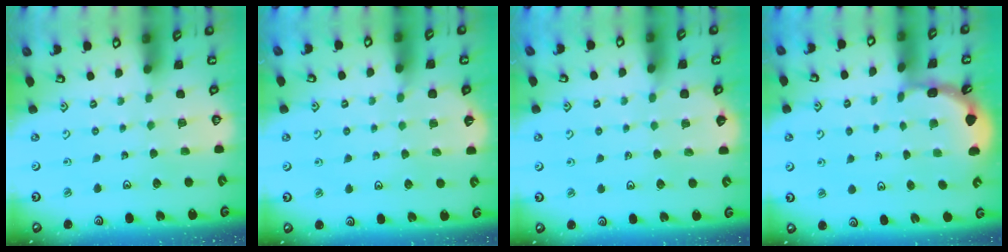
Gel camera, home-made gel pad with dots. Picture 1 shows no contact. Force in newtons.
{"total": 2.9, "press": 2.9, "slide": 0.3}
{"total": 2.3, "press": 2.2, "slide": 0.4}
{"total": 2.2, "press": 2.2, "slide": 0.1}